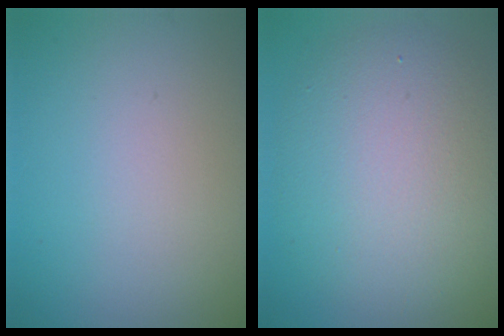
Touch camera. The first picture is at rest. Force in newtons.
{"total": 8.6, "press": 8.6, "slide": 0.5}